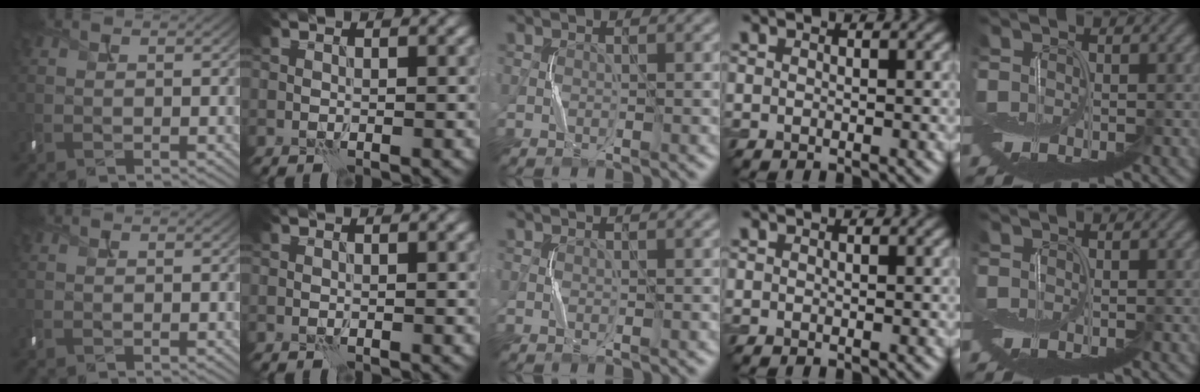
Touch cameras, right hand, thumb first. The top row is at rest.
{}